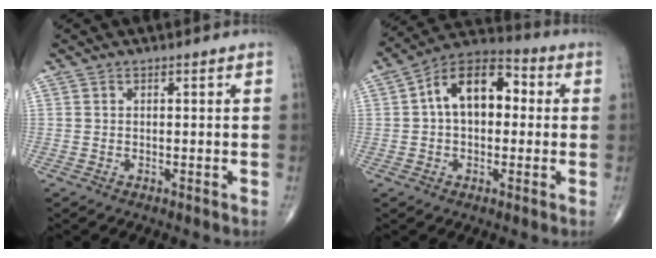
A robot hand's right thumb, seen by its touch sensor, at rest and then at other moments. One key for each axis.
{"total": 13.1, "fx": 1.6, "fy": 8.1, "fz": 10.2, "tx": -0.142, "ty": 0.037, "tz": 0.012}